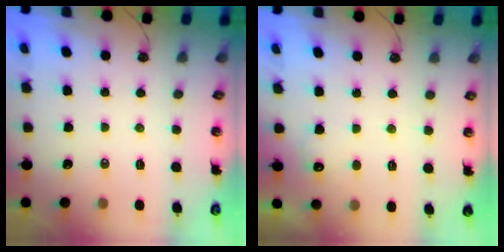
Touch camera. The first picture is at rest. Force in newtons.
{"total": 5.1, "press": 5.0, "slide": 1.2}